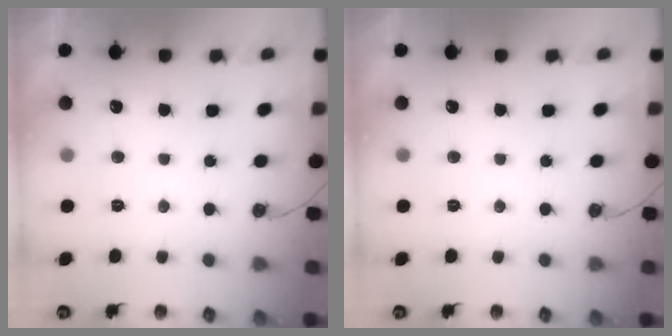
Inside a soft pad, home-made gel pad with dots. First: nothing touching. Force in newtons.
{"total": 0.0}